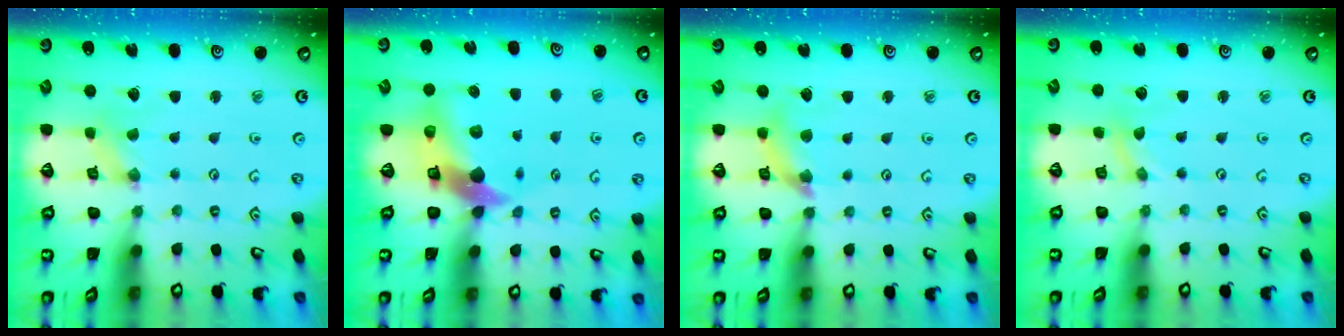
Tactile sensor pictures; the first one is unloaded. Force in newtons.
{"total": 11.2, "press": 11.1, "slide": 1.7}
{"total": 8.9, "press": 8.9, "slide": 1.0}
{"total": 0.0}